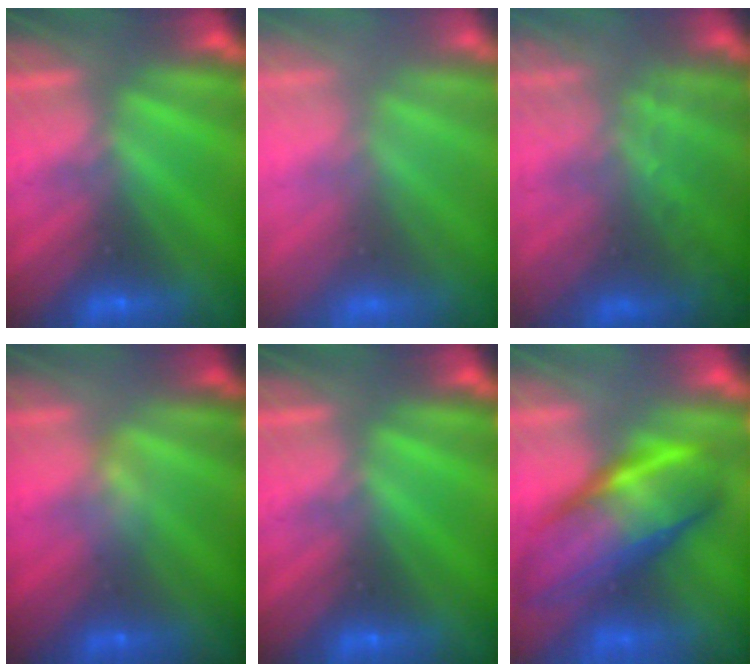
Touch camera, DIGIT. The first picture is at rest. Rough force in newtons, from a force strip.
{"total": 9.6}
{"total": 7.8}
{"total": 2.3}
{"total": 0.0}
{"total": 7.8}